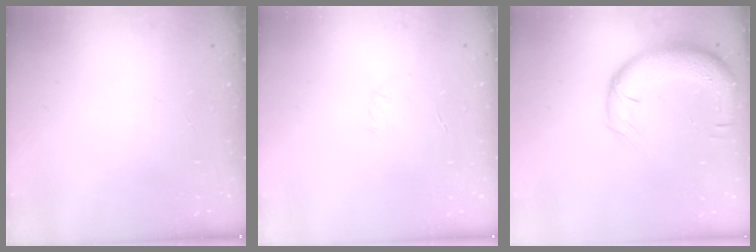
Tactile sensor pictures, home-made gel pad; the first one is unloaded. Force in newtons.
{"total": 2.9, "press": 2.8, "slide": 0.8}
{"total": 14.0, "press": 13.6, "slide": 3.1}